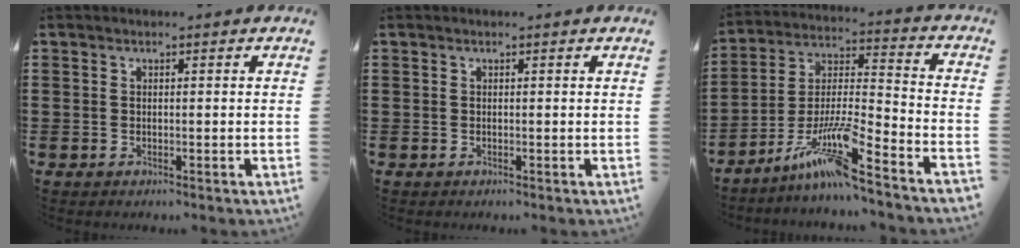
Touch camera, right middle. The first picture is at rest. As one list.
[{"total": 0.0}, {"total": 12.2, "force": [-9.0, 0.3, 8.2], "torque": [-0.168, -0.007, -0.180]}]